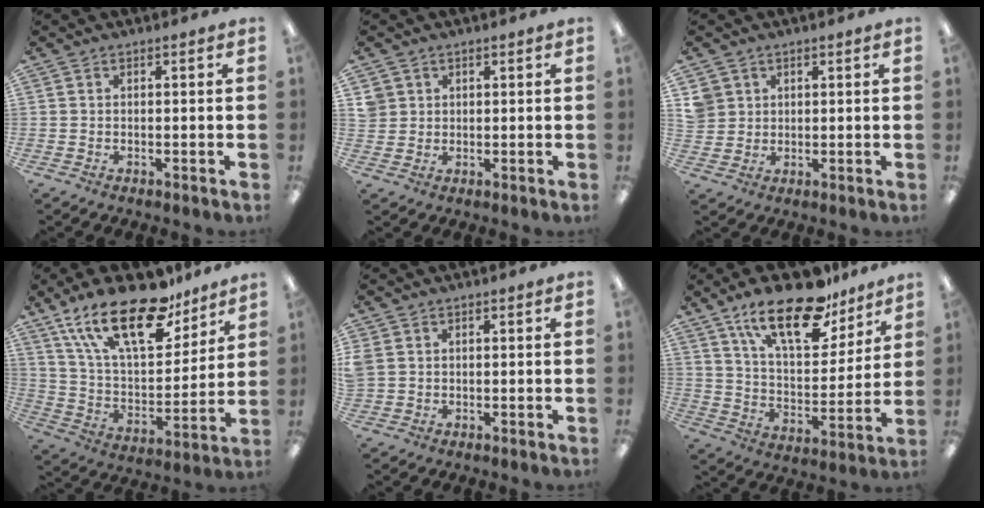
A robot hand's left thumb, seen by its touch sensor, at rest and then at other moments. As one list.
[{"total": 3.4, "force": [1.3, 3.1, 0.4], "torque": [-0.009, 0.003, 0.023]}, {"total": 4.6, "force": [1.8, 4.1, 0.5], "torque": [-0.017, 0.006, 0.034]}, {"total": 24.2, "force": [16.2, 10.0, 14.8], "torque": [-0.268, -0.090, 0.282]}, {"total": 2.6, "force": [0.8, 2.3, 1.0], "torque": [-0.021, 0.003, 0.016]}, {"total": 21.4, "force": [15.0, 8.6, 12.6], "torque": [-0.205, -0.083, 0.257]}]